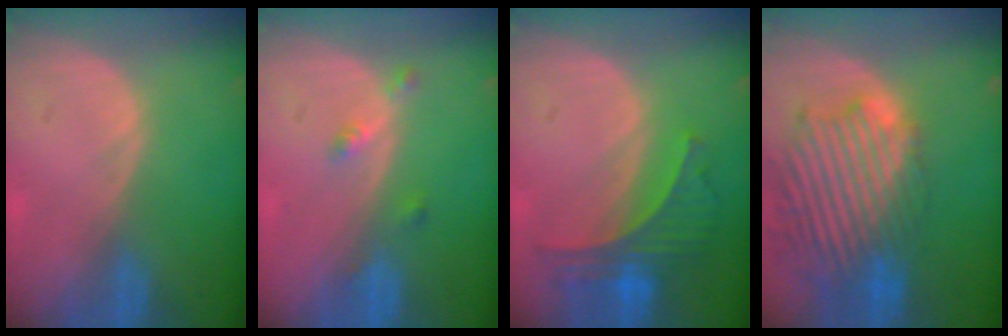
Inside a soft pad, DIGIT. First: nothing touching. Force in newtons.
{"total": 2.4, "press": 2.0, "slide": 1.3}
{"total": 6.8, "press": 6.3, "slide": 2.5}
{"total": 14.0, "press": 11.8, "slide": 7.4}